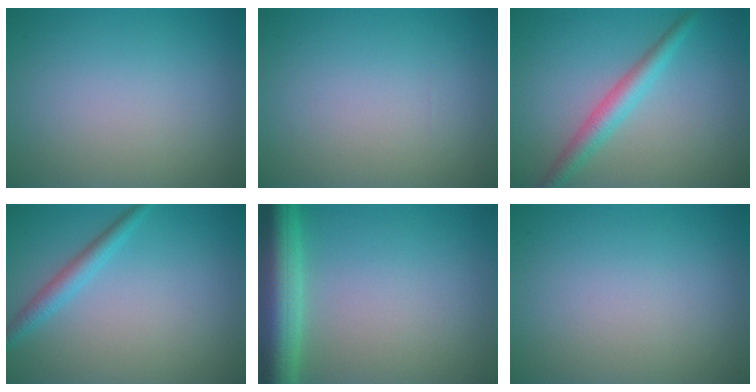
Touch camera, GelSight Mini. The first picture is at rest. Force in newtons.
{"total": 0.0}
{"total": 3.0, "press": 3.0, "slide": 0.0}
{"total": 2.1, "press": 2.1, "slide": 0.1}
{"total": 7.2, "press": 7.1, "slide": 0.3}
{"total": 0.0}